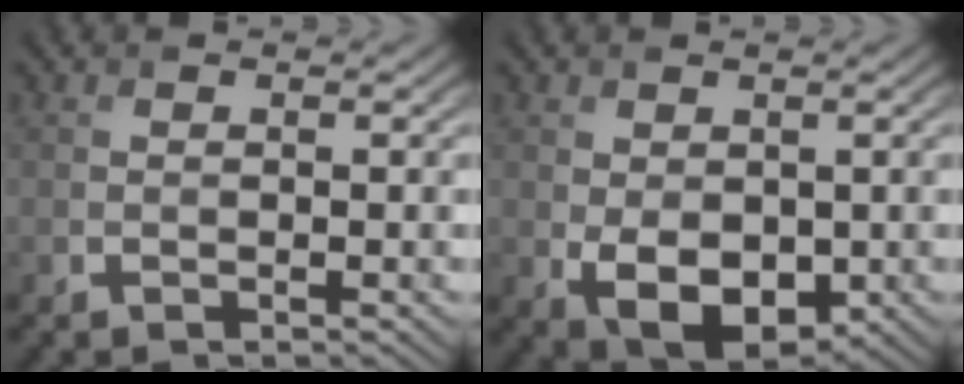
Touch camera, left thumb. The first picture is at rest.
{"total": 5.9, "force": [-0.9, 3.9, 4.4], "torque": [-0.091, -0.018, -0.008]}